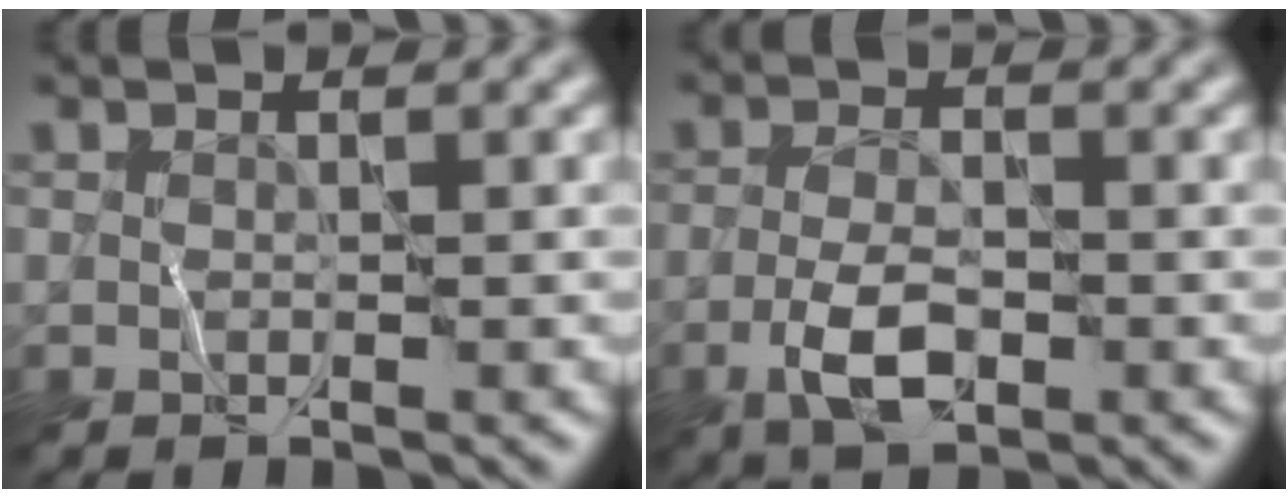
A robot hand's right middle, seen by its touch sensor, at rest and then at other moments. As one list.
[{"total": 4.0, "force": [-1.6, 1.7, 3.3], "torque": [-0.064, -0.001, -0.034]}]